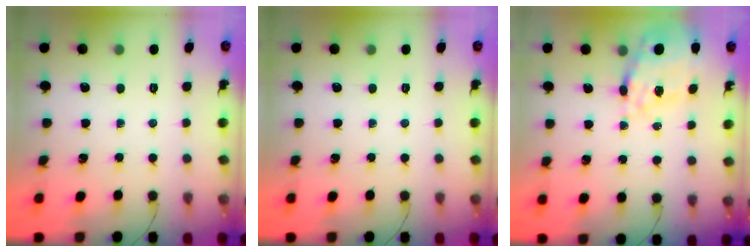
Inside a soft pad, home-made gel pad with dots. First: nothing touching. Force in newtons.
{"total": 0.0}
{"total": 19.1, "press": 18.8, "slide": 3.8}